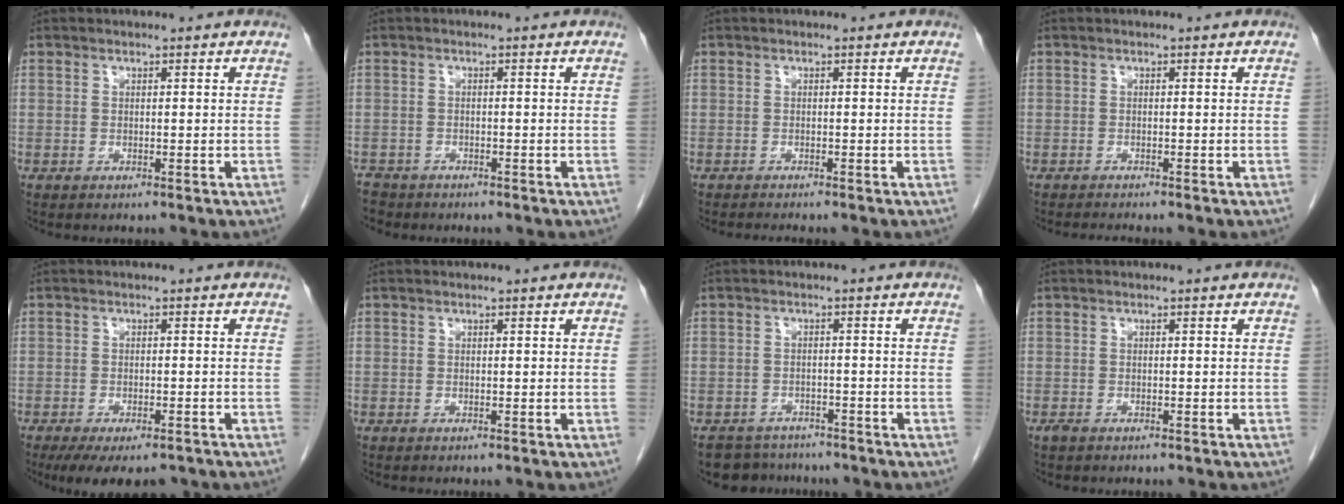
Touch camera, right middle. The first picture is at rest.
{"total": 2.8, "force": [-2.4, 1.4, 0.0], "torque": [-0.010, -0.002, -0.044]}
{"total": 1.6, "force": [-1.4, -0.3, 0.6], "torque": [-0.012, -0.004, -0.022]}
{"total": 1.6, "force": [-1.4, -0.4, 0.5], "torque": [-0.012, -0.005, -0.023]}
{"total": 9.6, "force": [-7.5, 3.3, 5.0], "torque": [-0.073, -0.013, -0.103]}
{"total": 0.0}
{"total": 6.3, "force": [-5.5, 3.0, 0.2], "torque": [0.004, 0.004, -0.078]}
{"total": 1.3, "force": [-1.0, 0.5, 0.7], "torque": [-0.018, -0.003, -0.012]}